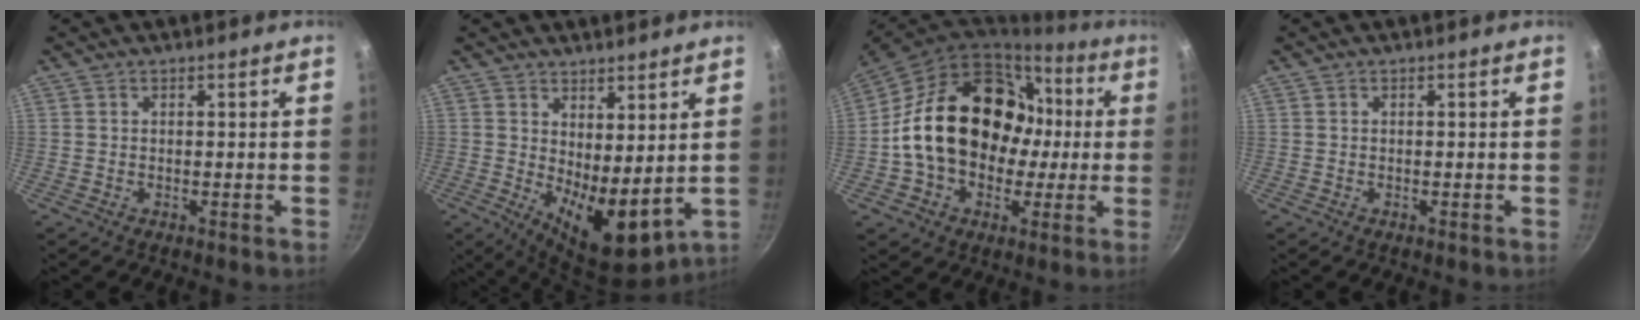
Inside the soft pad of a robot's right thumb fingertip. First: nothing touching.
{"total": 10.4, "force": [2.3, 4.7, 9.0], "torque": [-0.121, -0.043, 0.047]}
{"total": 24.0, "force": [1.1, 18.1, 15.7], "torque": [-0.249, 0.055, 0.026]}
{"total": 0.0}